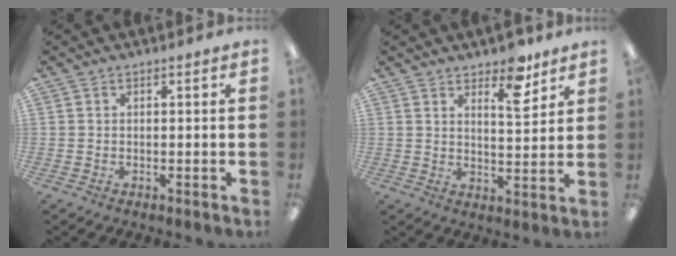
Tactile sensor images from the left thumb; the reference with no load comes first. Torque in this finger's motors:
{"motor_torque": [0.33, 0.40, -0.14, -0.30, 0.04]}